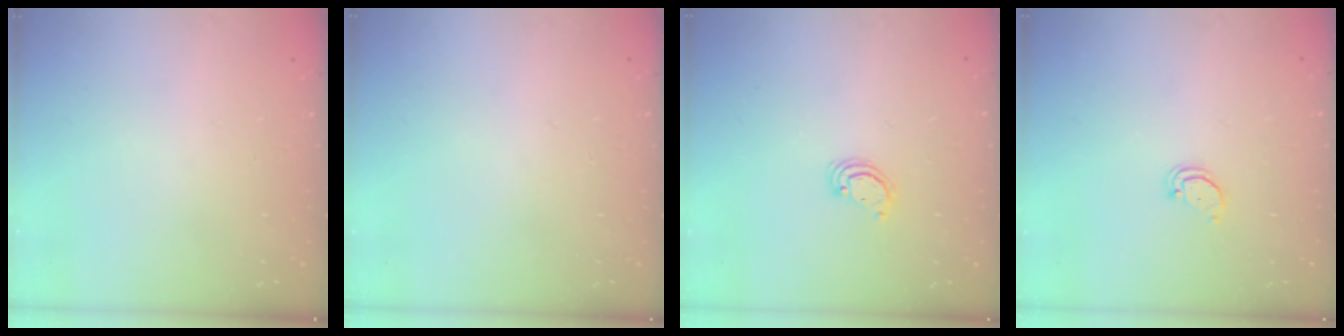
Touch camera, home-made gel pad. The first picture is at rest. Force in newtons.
{"total": 0.0}
{"total": 2.6, "press": 2.6, "slide": 0.3}
{"total": 2.0, "press": 2.0, "slide": 0.2}